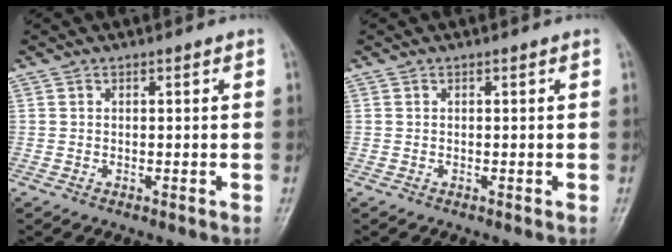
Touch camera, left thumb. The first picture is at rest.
{"total": 0.0}